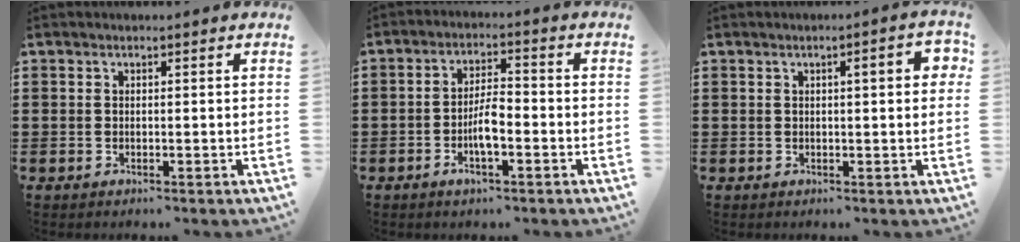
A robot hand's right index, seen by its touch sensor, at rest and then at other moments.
{"total": 5.1, "force": [-1.7, 1.3, 4.6], "torque": [-0.092, 0.003, -0.036]}
{"total": 3.4, "force": [0.6, 0.7, 3.3], "torque": [-0.045, 0.001, 0.004]}